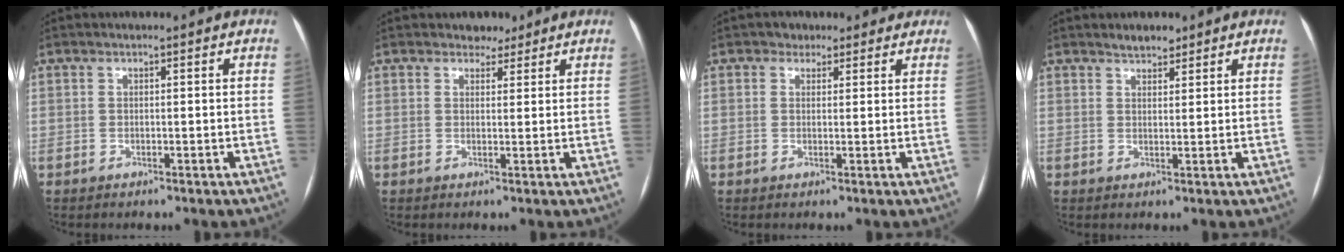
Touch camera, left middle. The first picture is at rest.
{"total": 2.4, "force": [1.9, 1.5, 0.3], "torque": [0.000, 0.001, 0.024]}
{"total": 3.9, "force": [2.8, 2.7, 0.3], "torque": [0.010, 0.009, 0.025]}
{"total": 2.4, "force": [2.0, 1.0, 0.8], "torque": [-0.015, 0.005, 0.031]}